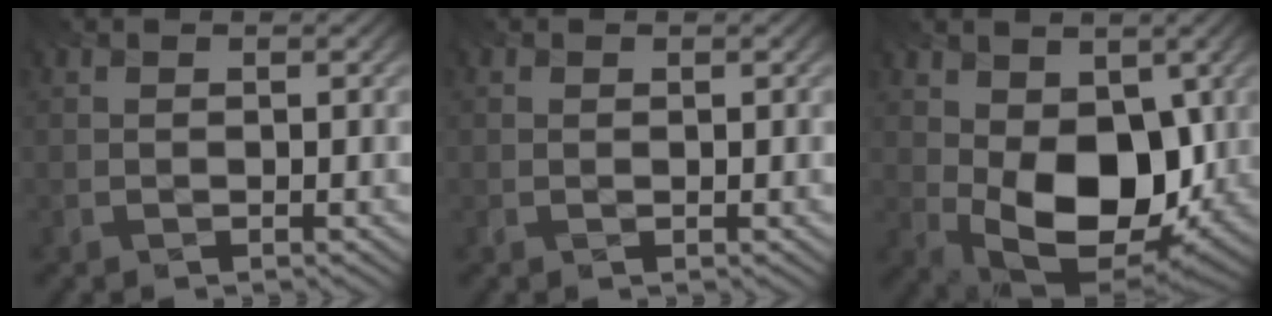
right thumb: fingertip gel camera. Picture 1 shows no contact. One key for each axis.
{"total": 0.0}
{"total": 13.0, "fx": -0.2, "fy": 8.3, "fz": 10.0, "tx": -0.177, "ty": -0.029, "tz": 0.004}